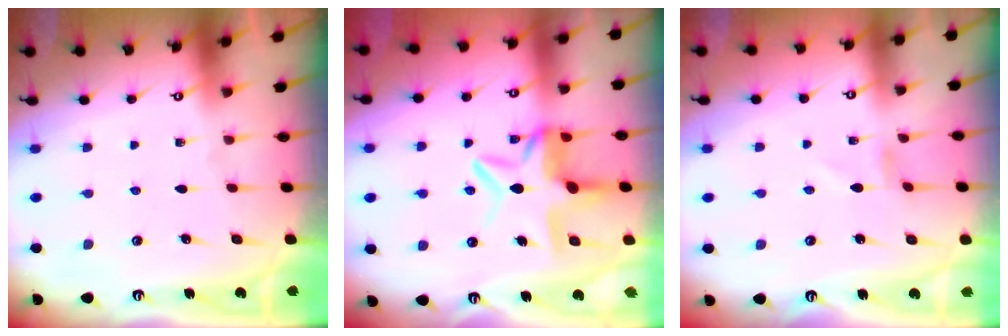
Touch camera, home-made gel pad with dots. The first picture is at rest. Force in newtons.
{"total": 10.1, "press": 10.0, "slide": 1.7}
{"total": 0.0}